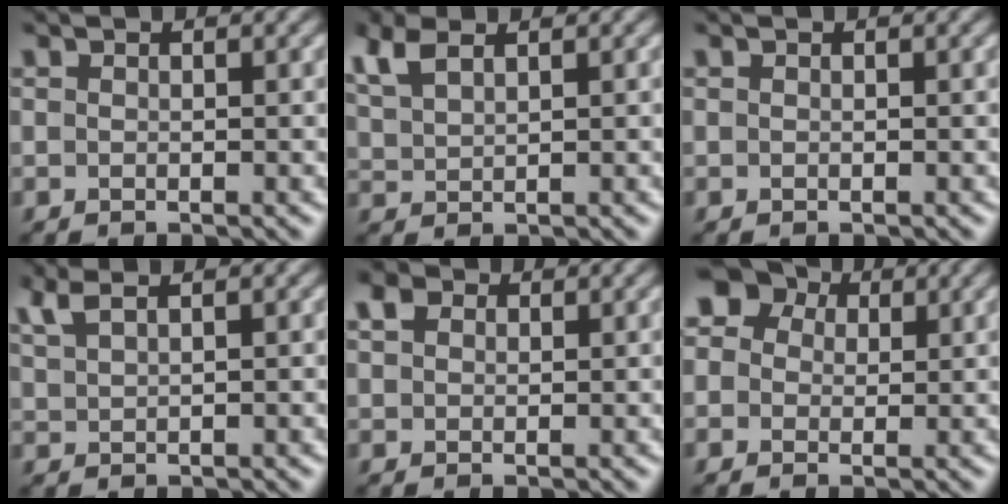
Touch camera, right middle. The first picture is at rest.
{"total": 3.0, "force": [2.0, 1.2, 1.9], "torque": [-0.053, 0.008, 0.044]}
{"total": 0.0}
{"total": 2.3, "force": [1.7, 0.7, 1.4], "torque": [-0.033, 0.005, 0.037]}
{"total": 2.0, "force": [1.0, 1.5, 0.9], "torque": [-0.021, 0.004, 0.016]}
{"total": 6.2, "force": [2.8, 4.9, 2.5], "torque": [-0.055, 0.018, 0.027]}